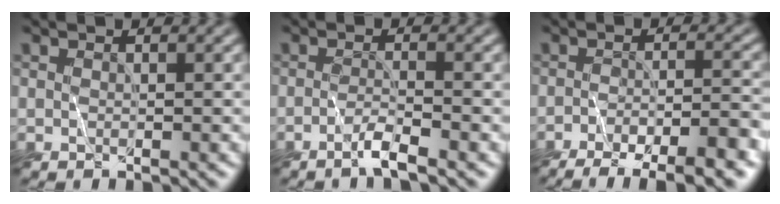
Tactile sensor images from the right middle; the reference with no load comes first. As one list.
[{"total": 2.0, "force": [-1.7, -0.8, 0.6], "torque": [-0.018, 0.000, -0.039]}, {"total": 10.4, "force": [-8.3, 2.1, 6.0], "torque": [-0.093, -0.025, -0.112]}]